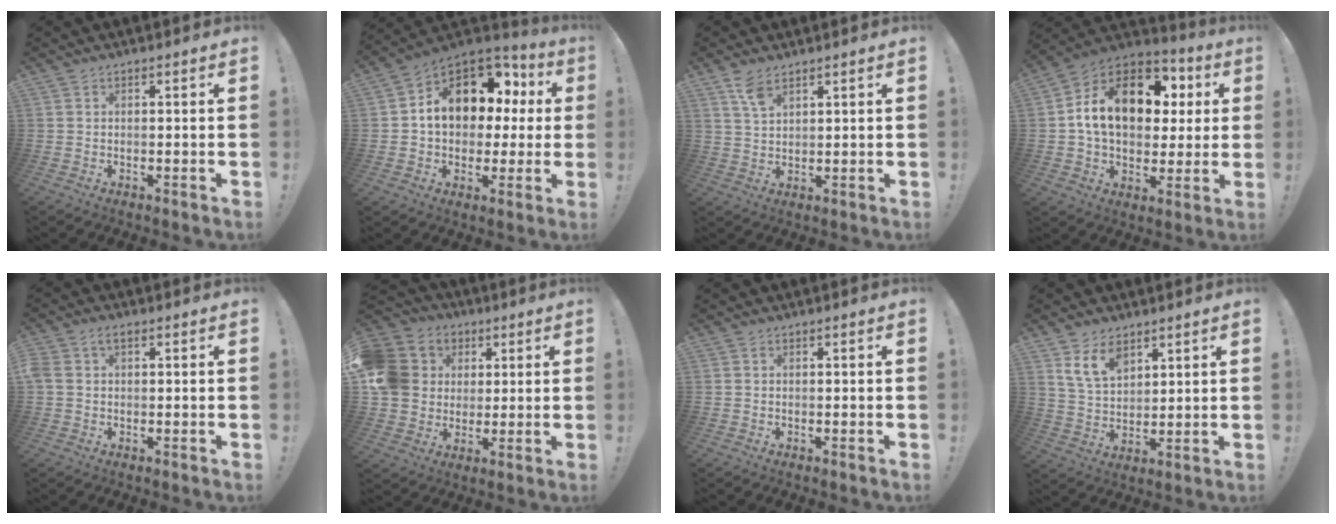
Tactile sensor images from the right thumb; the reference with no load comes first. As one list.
[{"total": 14.6, "force": [4.2, 10.9, 8.7], "torque": [-0.125, -0.020, 0.085]}, {"total": 5.5, "force": [3.8, 2.0, 3.4], "torque": [-0.059, -0.020, 0.068]}, {"total": 18.8, "force": [4.6, 12.9, 12.8], "torque": [-0.195, 0.000, 0.085]}, {"total": 3.5, "force": [1.1, 2.1, 2.6], "torque": [-0.054, 0.007, 0.022]}, {"total": 14.2, "force": [2.7, 12.6, 6.0], "torque": [-0.107, 0.004, 0.060]}, {"total": 0.0}, {"total": 9.5, "force": [6.2, 5.4, 4.7], "torque": [-0.090, -0.026, 0.122]}]